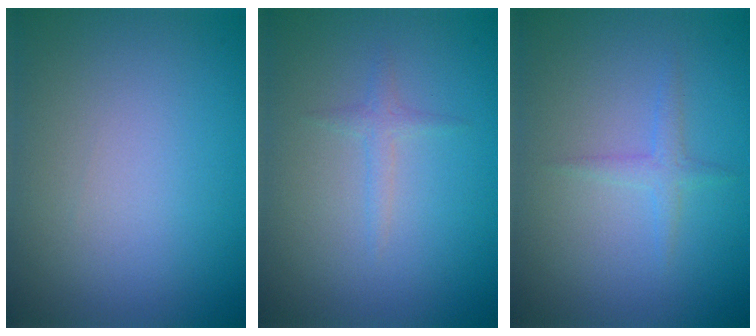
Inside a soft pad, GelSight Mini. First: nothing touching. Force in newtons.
{"total": 1.0, "press": 1.0, "slide": 0.1}
{"total": 1.2, "press": 1.2, "slide": 0.0}